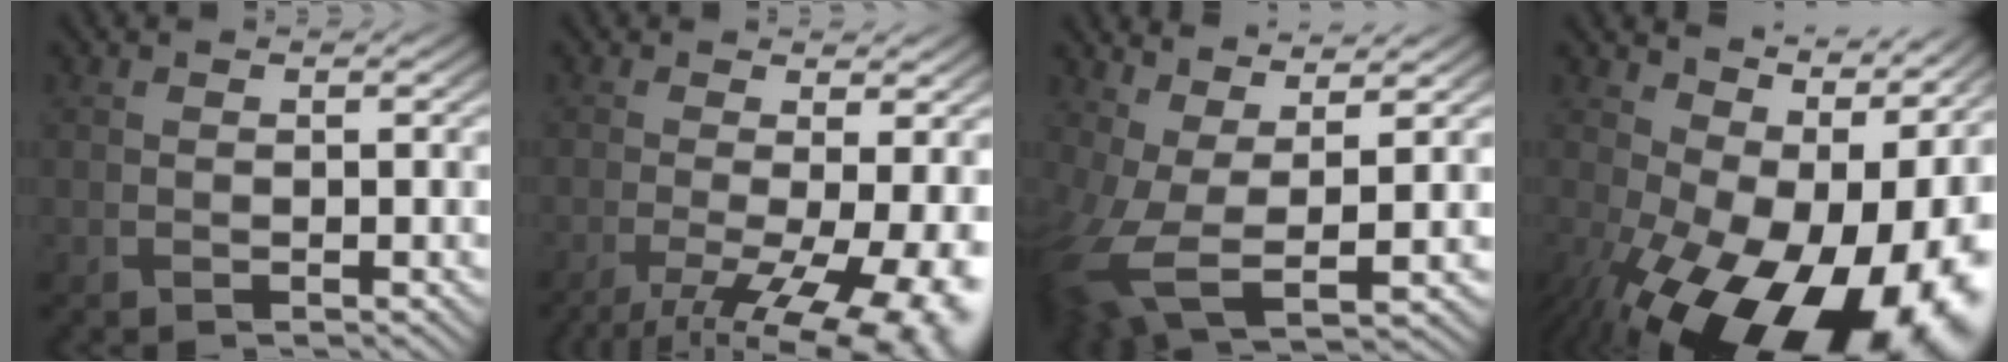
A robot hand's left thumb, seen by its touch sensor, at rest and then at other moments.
{"total": 12.0, "force": [-4.9, 4.0, 10.3], "torque": [-0.157, -0.024, -0.054]}
{"total": 10.7, "force": [1.1, 4.8, 9.5], "torque": [-0.226, -0.021, 0.032]}
{"total": 19.0, "force": [-3.1, 12.0, 14.4], "torque": [-0.185, -0.024, -0.019]}